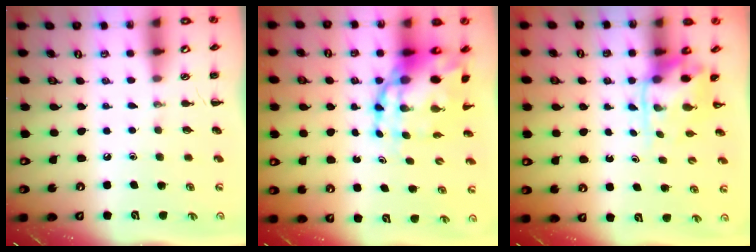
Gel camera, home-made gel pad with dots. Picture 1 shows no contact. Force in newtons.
{"total": 12.5, "press": 12.1, "slide": 2.9}
{"total": 3.6, "press": 3.5, "slide": 0.8}